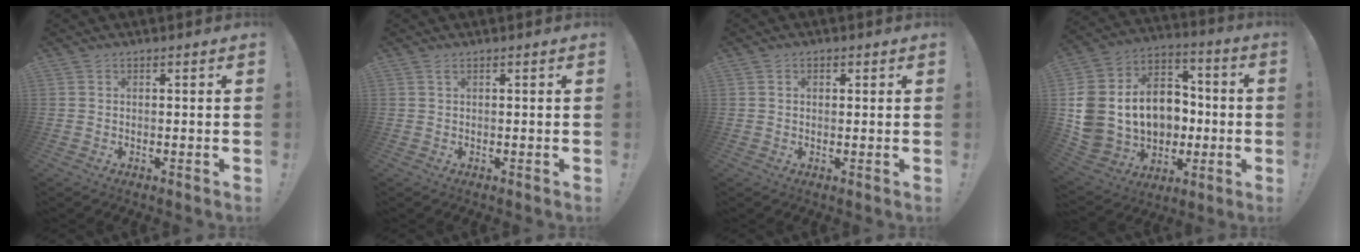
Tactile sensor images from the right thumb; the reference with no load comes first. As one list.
[{"total": 0.8, "force": [0.3, 0.1, 0.7], "torque": [-0.011, -0.001, 0.004]}, {"total": 1.2, "force": [0.4, 0.9, 0.7], "torque": [-0.006, 0.001, 0.005]}, {"total": 19.8, "force": [-0.7, 16.5, 10.9], "torque": [-0.208, 0.012, 0.034]}]